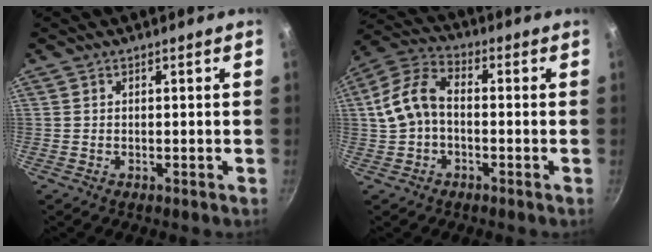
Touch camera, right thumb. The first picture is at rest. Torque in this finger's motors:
{"motor_torque": [-0.19, 0.40, -0.18, -0.06, 0.01]}